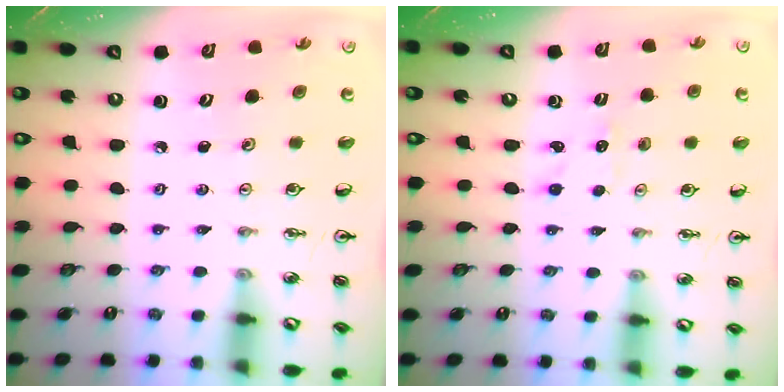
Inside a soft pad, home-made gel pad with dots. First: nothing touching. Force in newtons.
{"total": 2.3, "press": 2.3, "slide": 0.2}